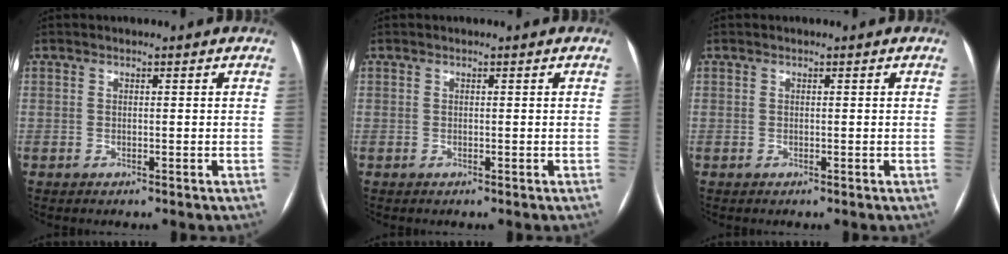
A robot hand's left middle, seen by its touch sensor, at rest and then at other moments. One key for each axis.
{"total": 0.0}
{"total": 0.0}